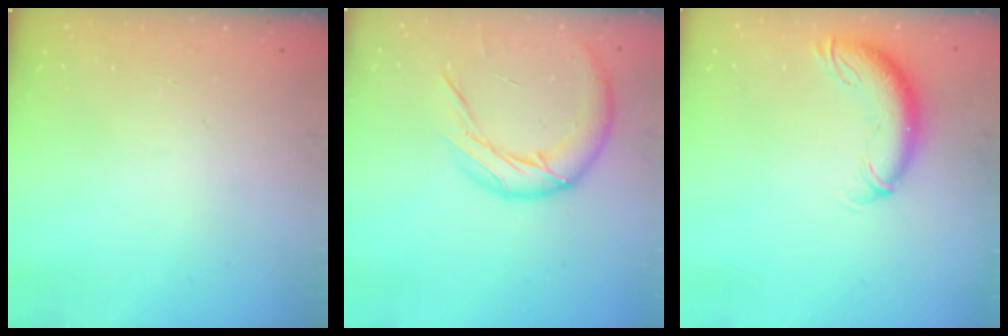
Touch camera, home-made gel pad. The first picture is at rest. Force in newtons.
{"total": 13.1, "press": 13.0, "slide": 1.8}
{"total": 10.2, "press": 10.0, "slide": 2.3}